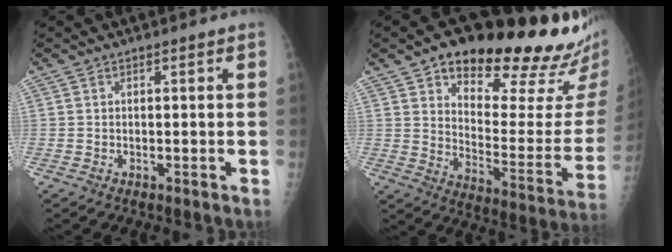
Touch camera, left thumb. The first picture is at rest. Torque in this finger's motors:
{"motor_torque": [0.70, 0.62, 0.92, -1.83, 0.12]}